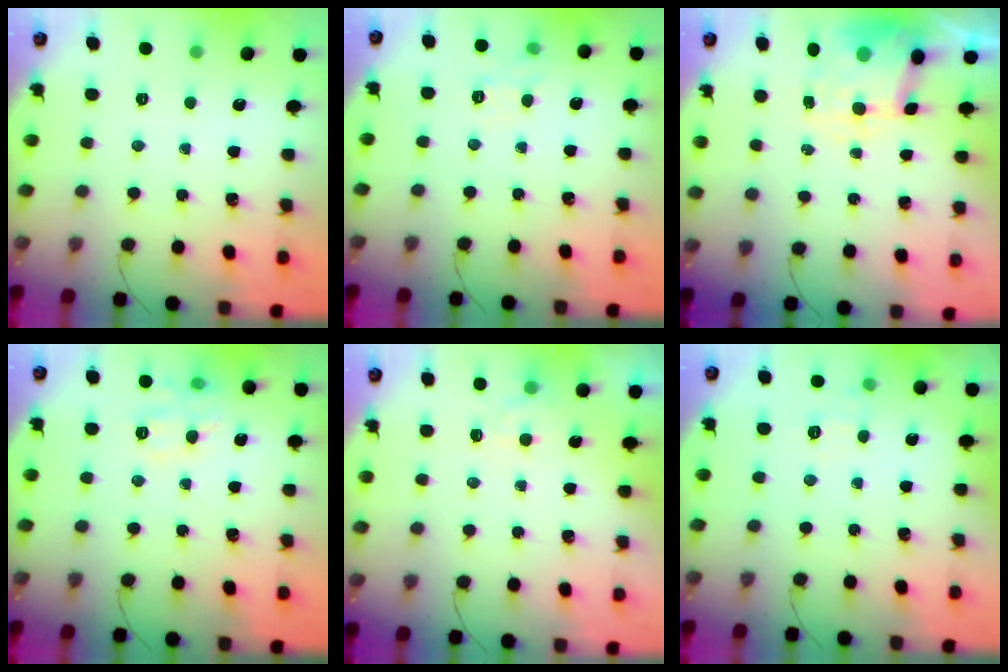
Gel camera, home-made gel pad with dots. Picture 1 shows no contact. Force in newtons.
{"total": 7.8, "press": 7.5, "slide": 2.1}
{"total": 8.2, "press": 8.0, "slide": 1.8}
{"total": 10.4, "press": 10.4, "slide": 0.2}
{"total": 2.5, "press": 2.0, "slide": 1.5}
{"total": 7.0, "press": 6.9, "slide": 1.5}